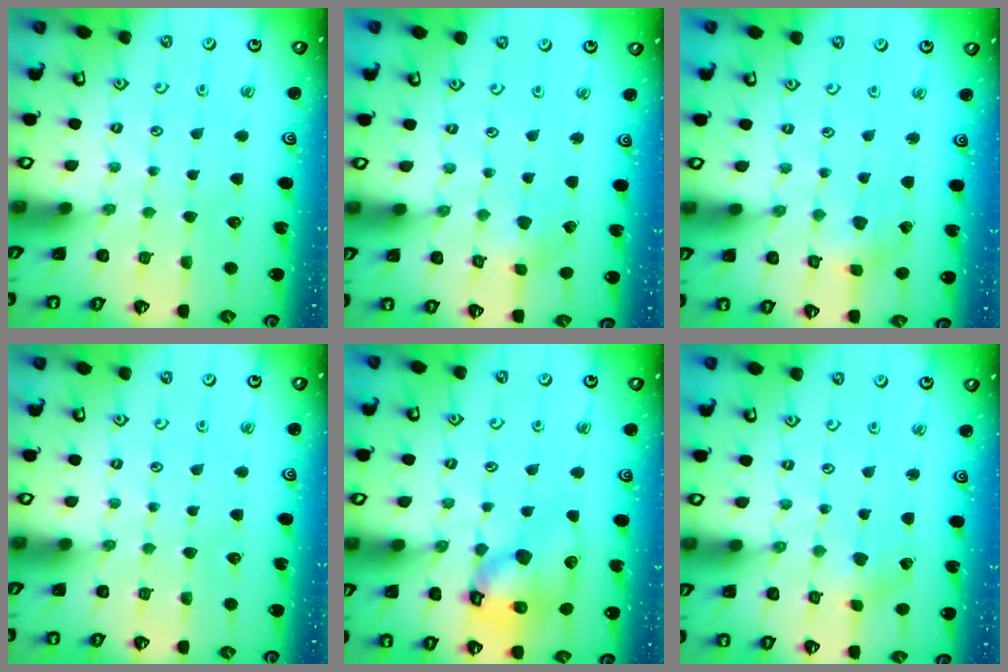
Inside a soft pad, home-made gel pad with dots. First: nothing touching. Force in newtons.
{"total": 2.5, "press": 2.5, "slide": 0.3}
{"total": 2.7, "press": 2.7, "slide": 0.2}
{"total": 0.0}
{"total": 14.3, "press": 14.2, "slide": 1.9}
{"total": 1.9, "press": 1.9, "slide": 0.2}